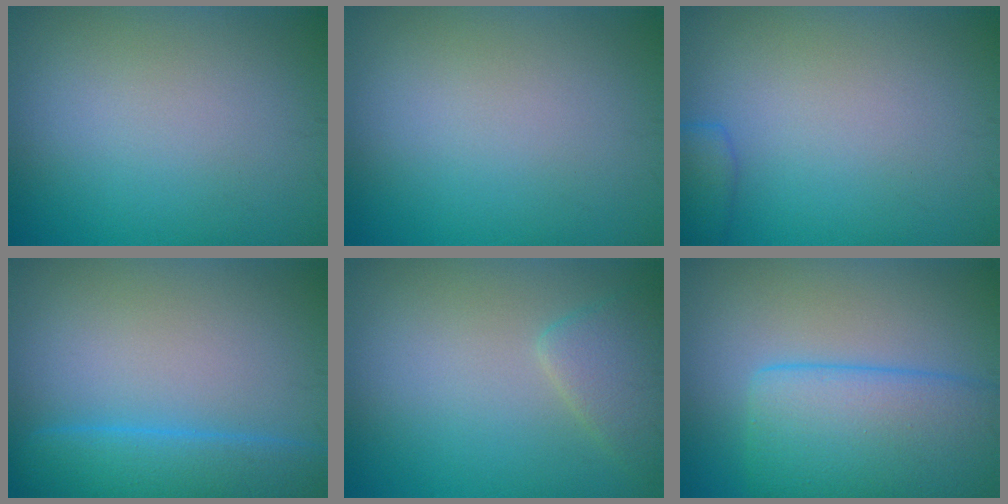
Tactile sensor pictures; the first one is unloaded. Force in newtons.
{"total": 0.0}
{"total": 2.2, "press": 2.2, "slide": 0.1}
{"total": 5.4, "press": 5.4, "slide": 0.3}
{"total": 2.5, "press": 2.5, "slide": 0.2}
{"total": 7.9, "press": 7.9, "slide": 0.5}